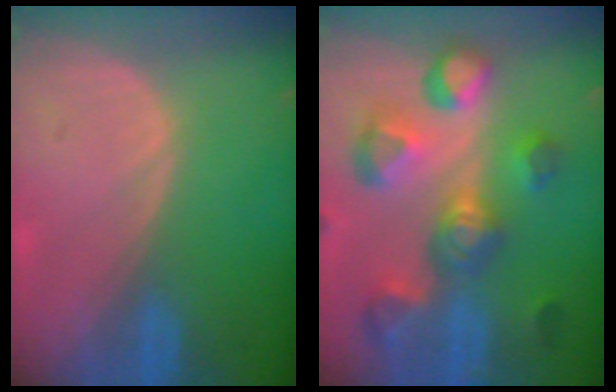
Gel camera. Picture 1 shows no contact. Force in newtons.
{"total": 11.1, "press": 9.9, "slide": 5.1}